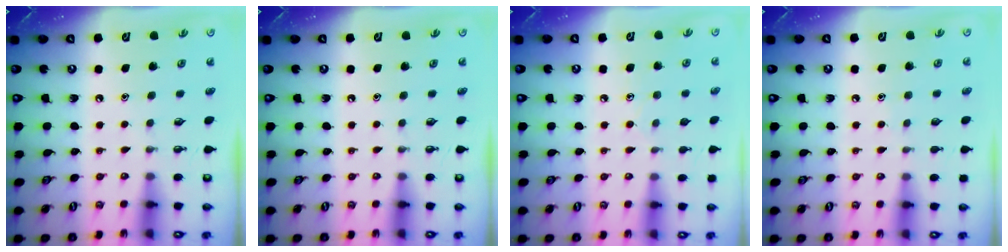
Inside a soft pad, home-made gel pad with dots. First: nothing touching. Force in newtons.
{"total": 0.0}
{"total": 5.6, "press": 5.6, "slide": 0.5}
{"total": 4.1, "press": 4.1, "slide": 0.4}